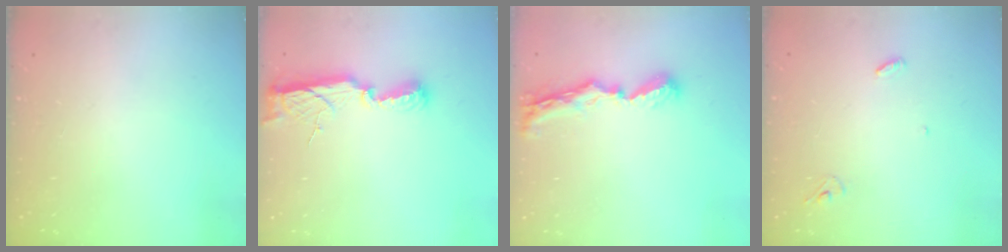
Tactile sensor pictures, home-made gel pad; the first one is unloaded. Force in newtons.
{"total": 9.5, "press": 9.2, "slide": 2.7}
{"total": 8.7, "press": 8.7, "slide": 0.7}
{"total": 3.5, "press": 3.5, "slide": 0.3}